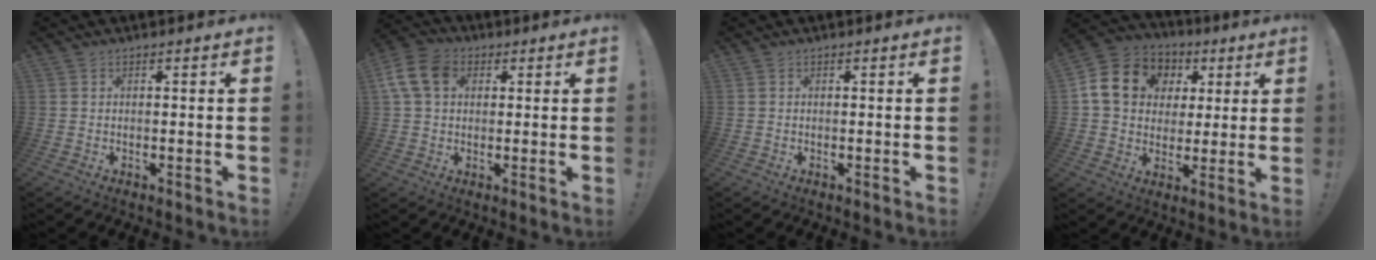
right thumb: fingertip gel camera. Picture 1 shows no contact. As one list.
[{"total": 11.2, "force": [3.4, 8.1, 6.9], "torque": [-0.143, 0.002, 0.069]}, {"total": 0.0}, {"total": 15.8, "force": [4.7, 12.9, 7.7], "torque": [-0.115, -0.001, 0.101]}]